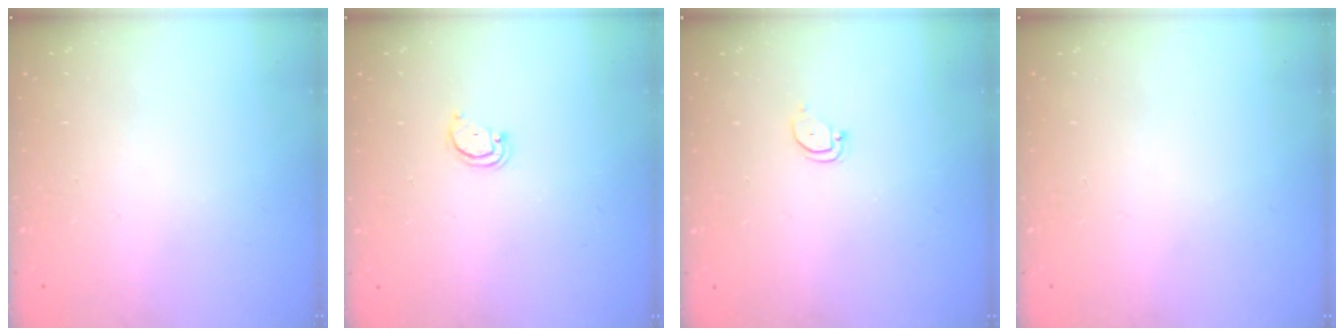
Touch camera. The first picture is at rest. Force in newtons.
{"total": 2.1, "press": 2.1, "slide": 0.2}
{"total": 2.4, "press": 2.4, "slide": 0.2}
{"total": 0.0}